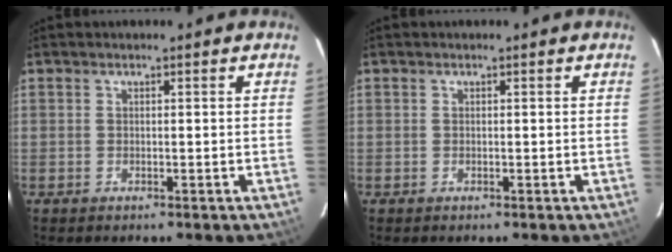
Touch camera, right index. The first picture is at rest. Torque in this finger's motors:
{"motor_torque": [0.00, 0.00, 0.04, 0.00]}